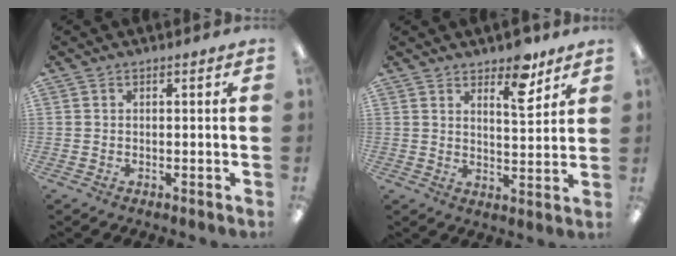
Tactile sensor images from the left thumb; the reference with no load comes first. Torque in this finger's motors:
{"motor_torque": [0.33, 0.40, -0.14, -0.30, 0.04]}